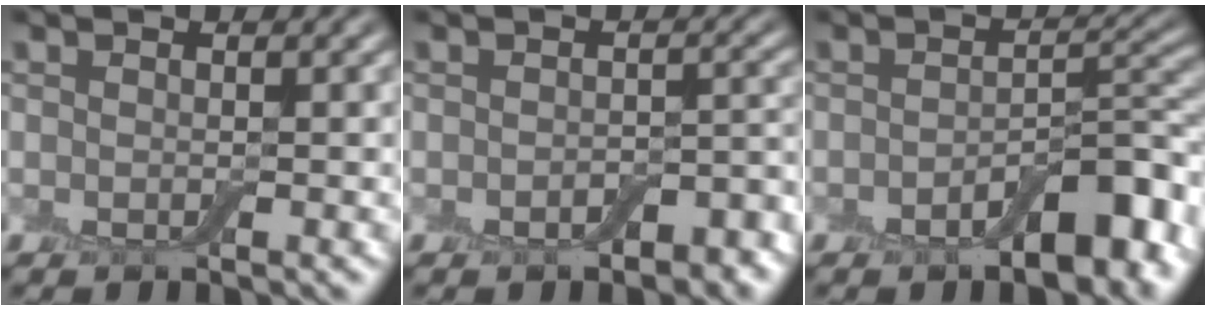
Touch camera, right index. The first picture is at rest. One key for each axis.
{"total": 3.2, "fx": -1.6, "fy": 1.5, "fz": 2.3, "tx": -0.034, "ty": 0.000, "tz": -0.020}
{"total": 6.6, "fx": -2.9, "fy": 2.7, "fz": 5.3, "tx": -0.068, "ty": 0.009, "tz": -0.044}